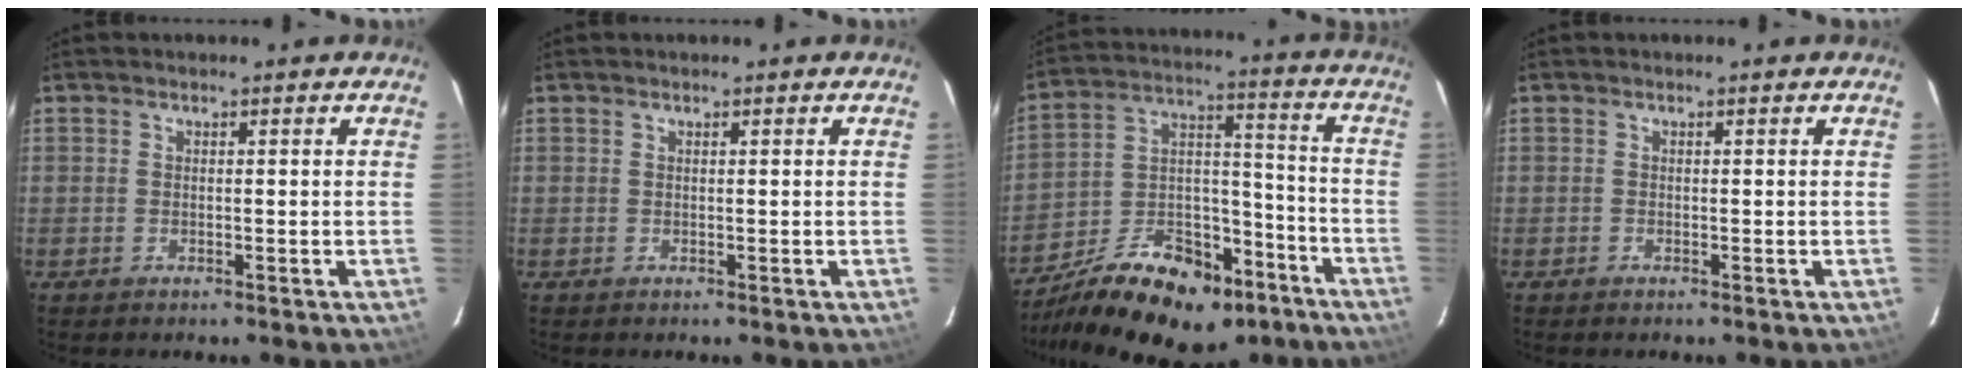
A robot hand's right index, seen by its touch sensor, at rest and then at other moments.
{"total": 0.0}
{"total": 22.0, "force": [-14.8, 11.2, 11.9], "torque": [-0.217, 0.028, -0.222]}
{"total": 0.0}